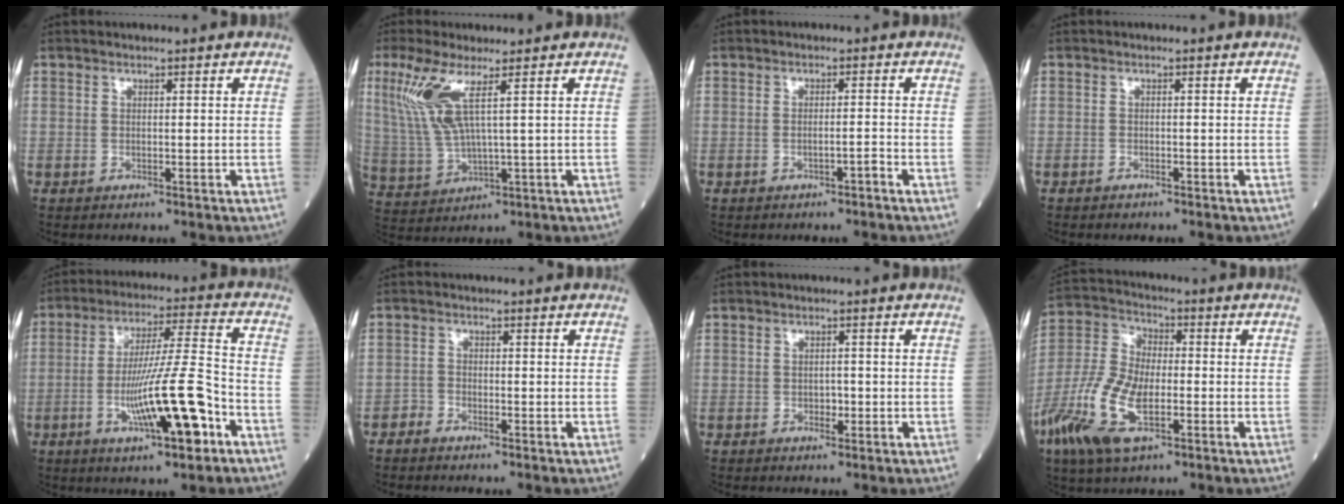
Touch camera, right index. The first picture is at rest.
{"total": 8.6, "force": [3.4, 1.1, 7.8], "torque": [-0.198, 0.000, 0.077]}
{"total": 1.3, "force": [-1.0, -0.1, 0.9], "torque": [-0.016, 0.001, -0.014]}
{"total": 0.6, "force": [-0.6, 0.1, 0.2], "torque": [-0.009, -0.001, -0.008]}
{"total": 14.6, "force": [-5.4, 0.9, 13.5], "torque": [-0.242, -0.004, -0.086]}
{"total": 1.2, "force": [-1.1, 0.4, 0.2], "torque": [-0.004, 0.002, -0.021]}
{"total": 1.3, "force": [-0.3, 0.9, 0.9], "torque": [-0.014, 0.003, -0.002]}
{"total": 13.5, "force": [-5.2, 5.7, 11.1], "torque": [-0.260, -0.009, -0.101]}